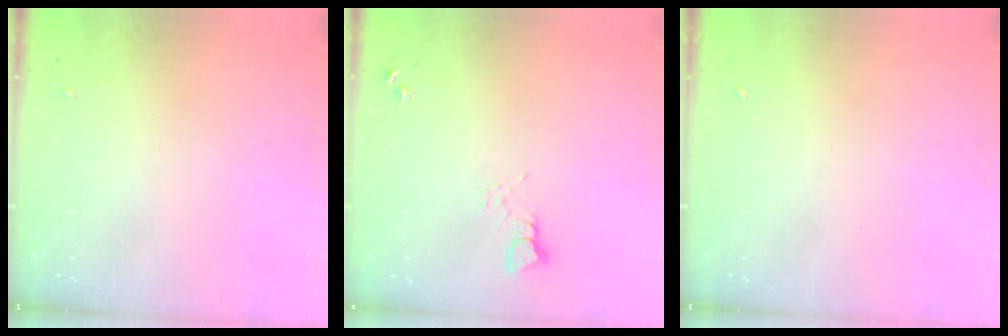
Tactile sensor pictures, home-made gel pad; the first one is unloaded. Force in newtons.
{"total": 3.0, "press": 3.0, "slide": 0.2}
{"total": 0.0}